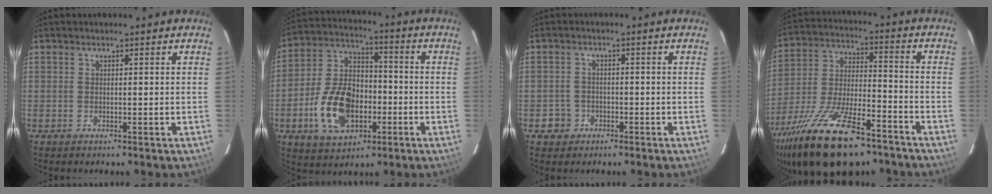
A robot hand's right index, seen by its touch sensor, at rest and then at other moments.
{"total": 15.7, "force": [-5.1, 10.0, 10.9], "torque": [-0.232, 0.017, -0.078]}
{"total": 3.4, "force": [-1.5, 3.0, 0.1], "torque": [-0.005, 0.017, -0.024]}
{"total": 24.3, "force": [-16.3, 8.8, 15.7], "torque": [-0.308, -0.040, -0.269]}